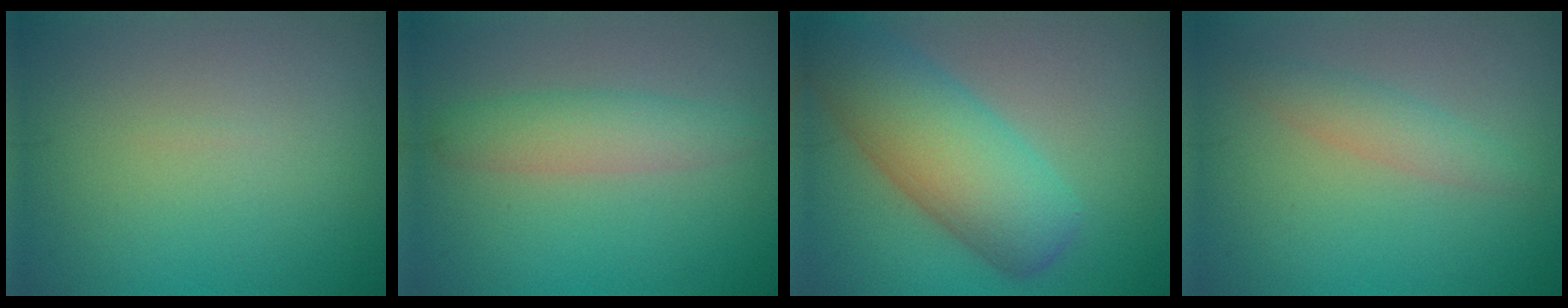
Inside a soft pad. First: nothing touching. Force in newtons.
{"total": 3.0, "press": 3.0, "slide": 0.1}
{"total": 8.4, "press": 8.4, "slide": 0.4}
{"total": 2.1, "press": 2.1, "slide": 0.1}